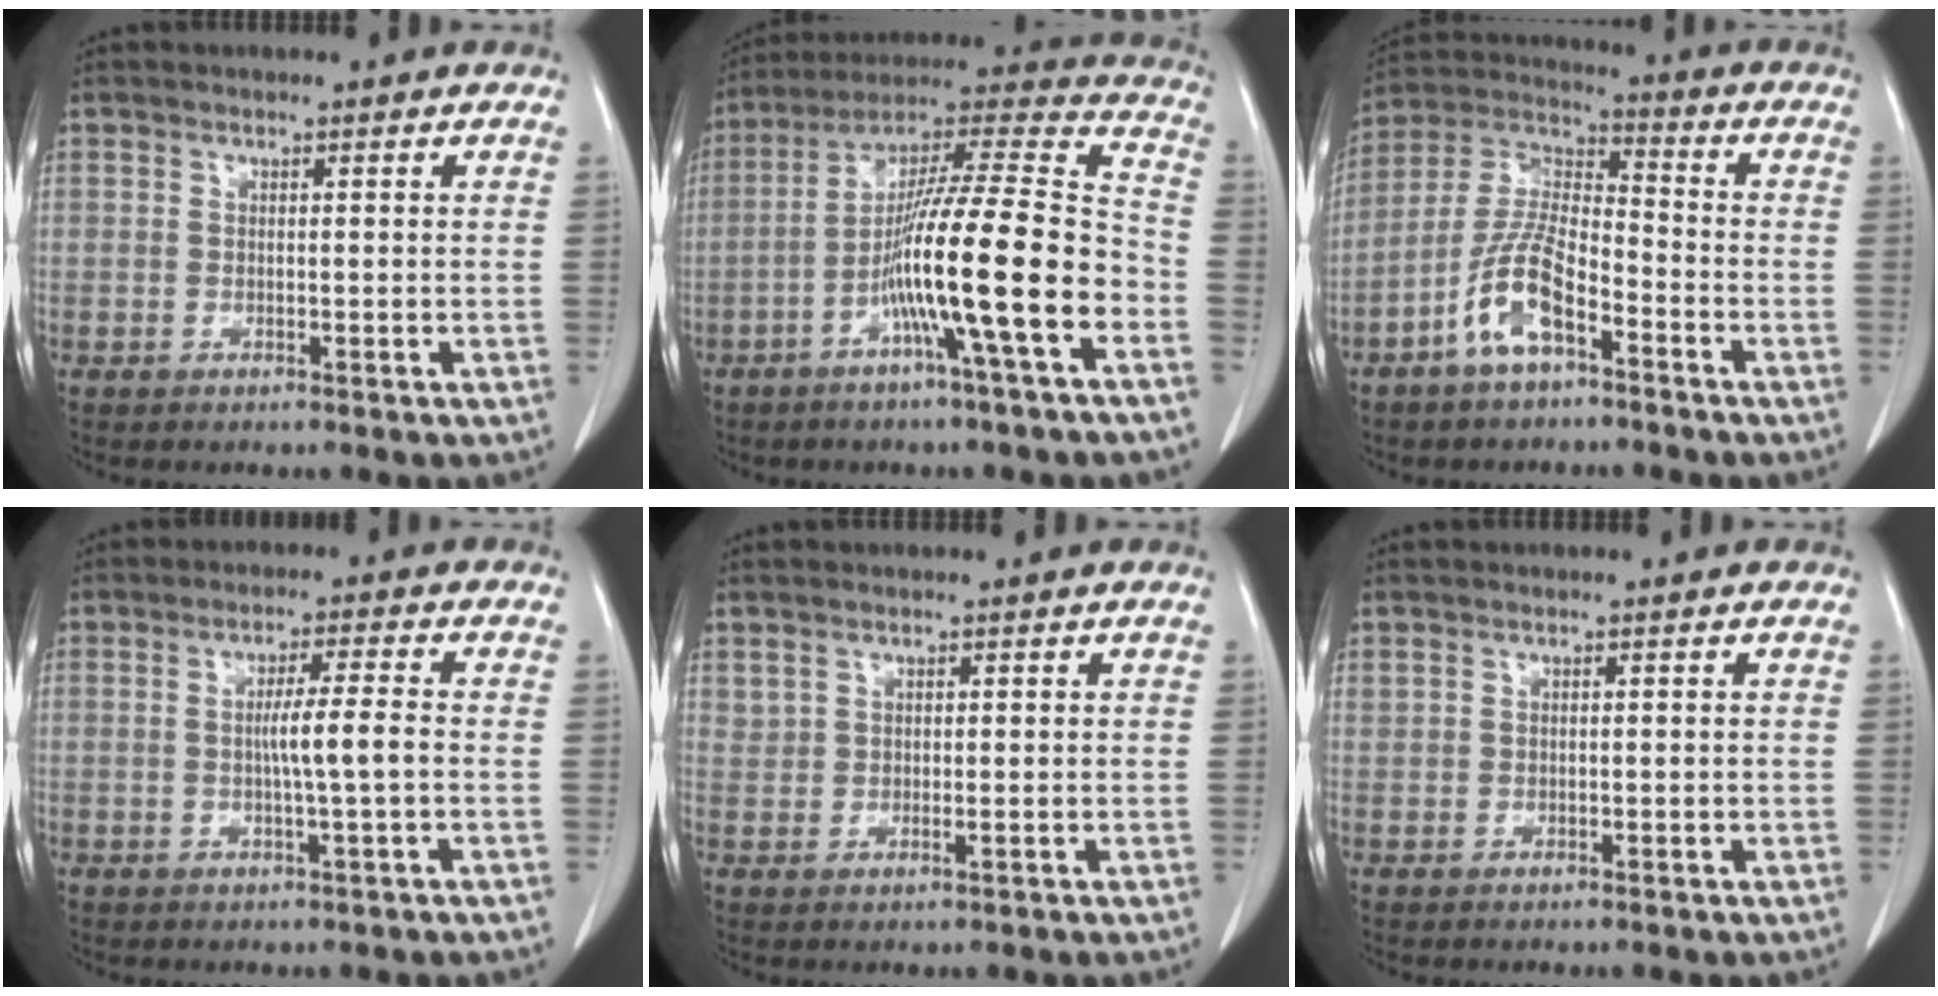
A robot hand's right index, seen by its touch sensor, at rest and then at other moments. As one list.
[{"total": 19.0, "force": [-6.6, 0.0, 17.9], "torque": [-0.301, 0.004, -0.120]}, {"total": 10.4, "force": [-5.5, 3.6, 8.1], "torque": [-0.179, 0.009, -0.106]}, {"total": 4.7, "force": [-0.5, -0.4, 4.7], "torque": [-0.079, 0.000, -0.009]}, {"total": 1.3, "force": [0.6, 0.6, 1.0], "torque": [-0.021, 0.000, 0.018]}, {"total": 0.5, "force": [0.2, 0.3, 0.4], "torque": [-0.012, 0.007, 0.009]}]